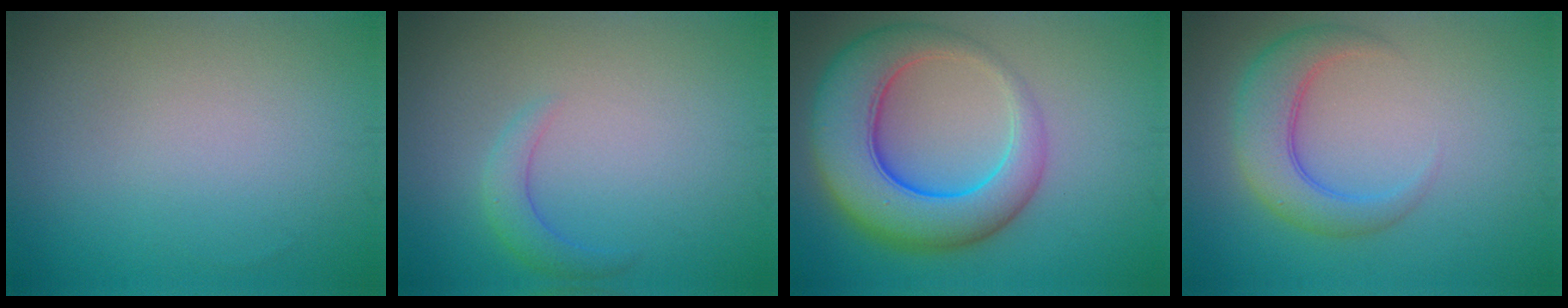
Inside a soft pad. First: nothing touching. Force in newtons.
{"total": 2.1, "press": 2.1, "slide": 0.2}
{"total": 9.2, "press": 9.1, "slide": 0.2}
{"total": 4.3, "press": 4.3, "slide": 0.2}